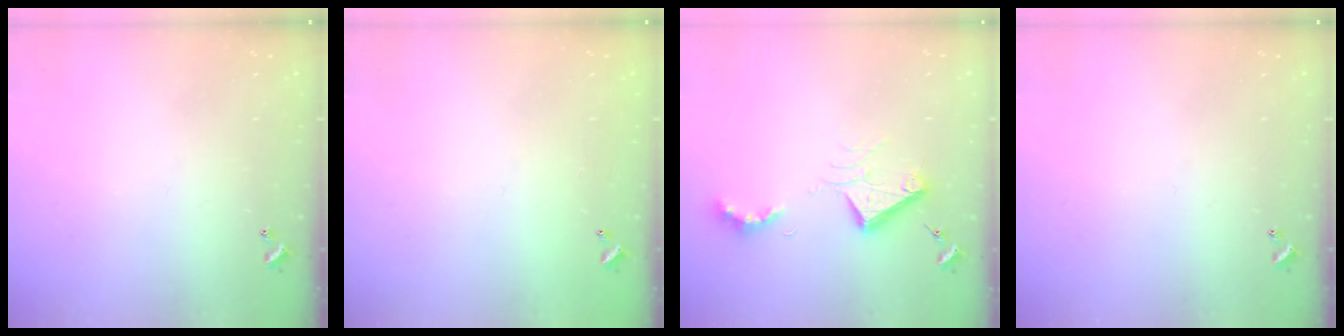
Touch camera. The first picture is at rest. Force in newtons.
{"total": 2.9, "press": 2.9, "slide": 0.1}
{"total": 10.7, "press": 10.6, "slide": 1.3}
{"total": 0.0}